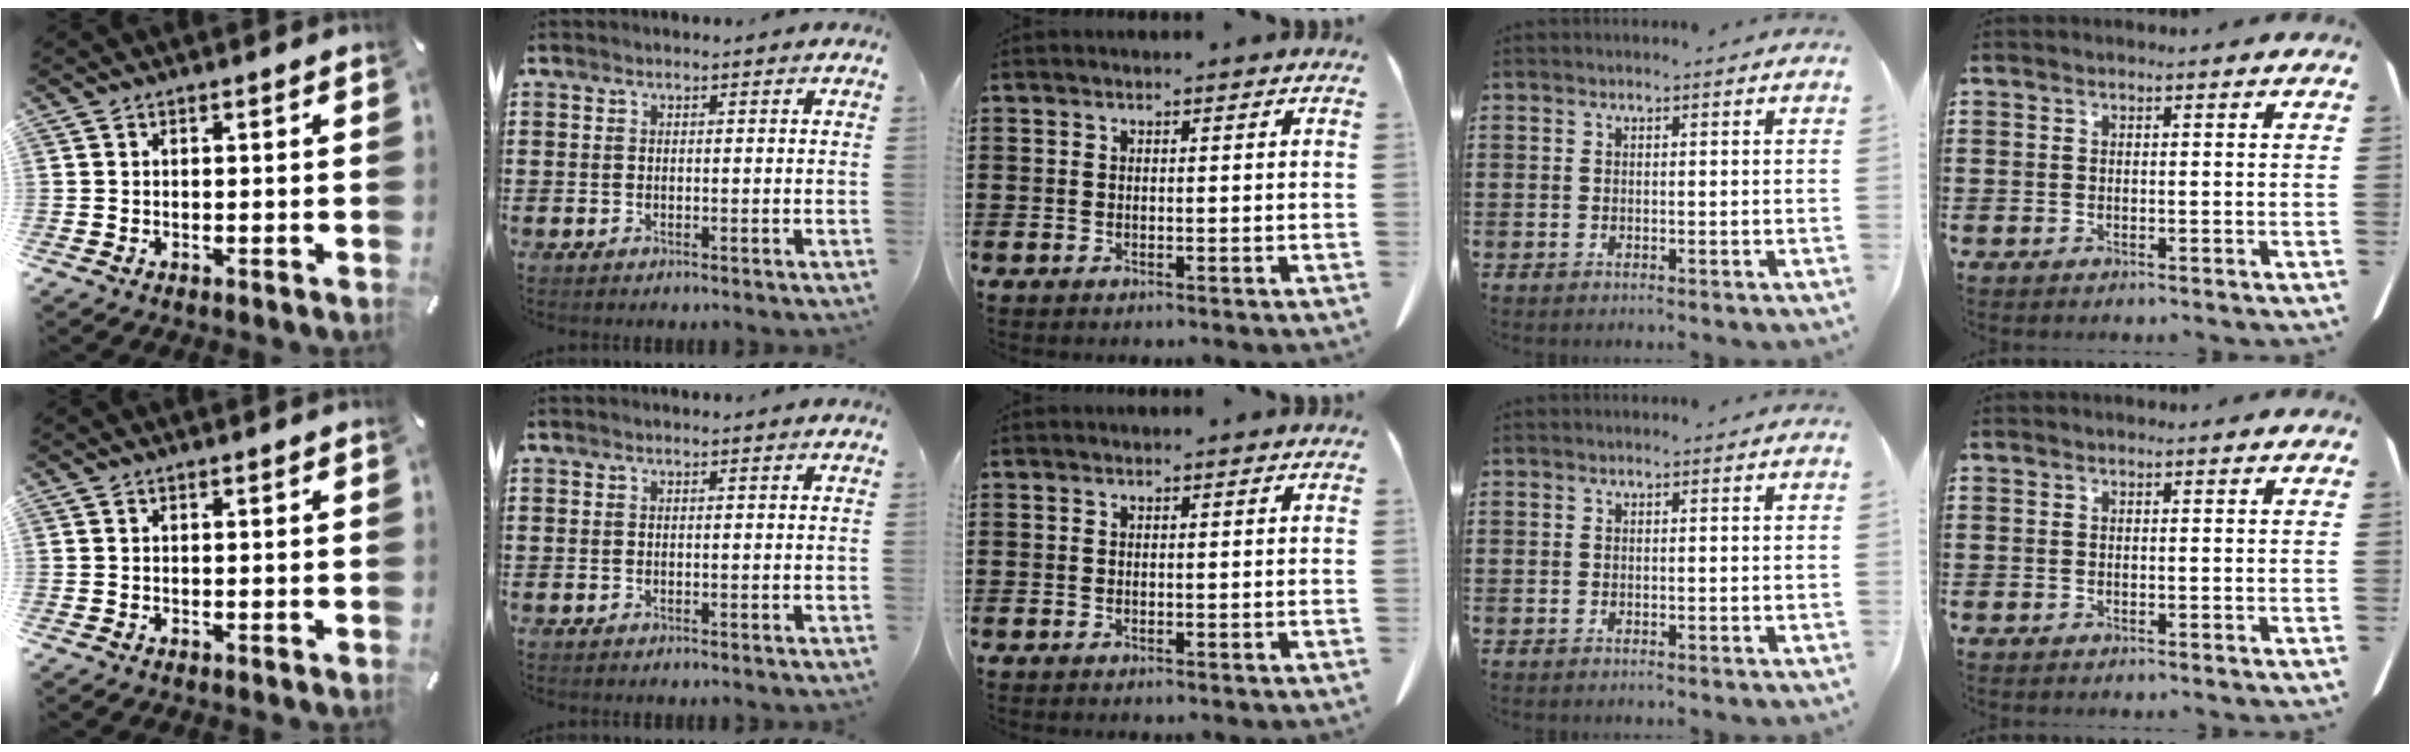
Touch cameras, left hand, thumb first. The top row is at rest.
{}